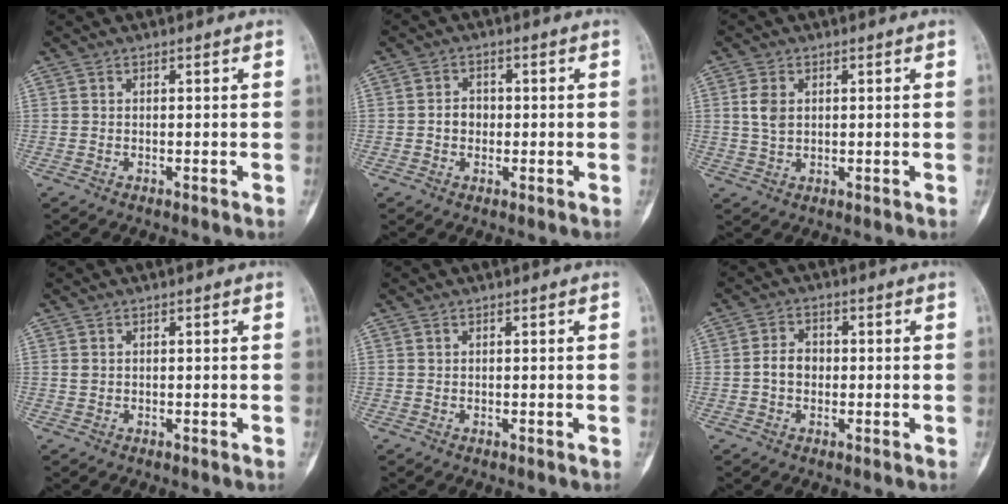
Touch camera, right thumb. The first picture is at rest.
{"total": 3.1, "force": [-0.3, 2.7, 1.6], "torque": [-0.011, 0.009, -0.010]}
{"total": 3.7, "force": [0.9, 2.6, 2.6], "torque": [-0.046, -0.001, 0.020]}
{"total": 0.6, "force": [0.2, 0.5, 0.3], "torque": [-0.004, 0.003, 0.006]}
{"total": 0.0}
{"total": 4.1, "force": [-0.4, 3.2, 2.5], "torque": [-0.036, 0.014, -0.013]}